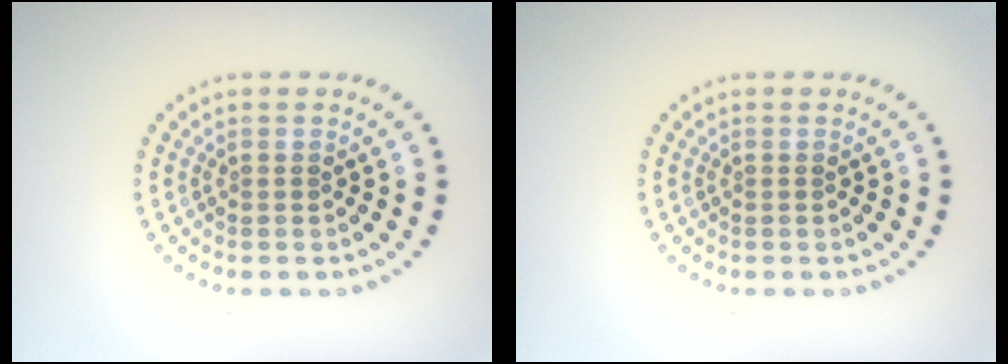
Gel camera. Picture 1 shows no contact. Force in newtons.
{"total": 0.0}